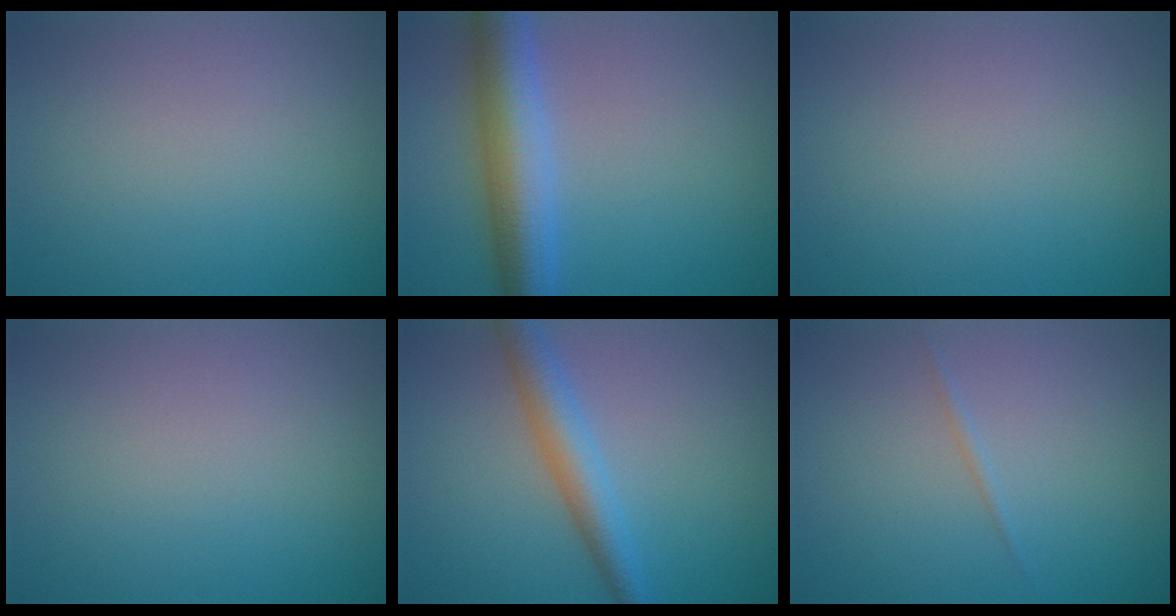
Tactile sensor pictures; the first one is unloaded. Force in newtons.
{"total": 6.8, "press": 6.8, "slide": 0.1}
{"total": 0.0}
{"total": 0.0}
{"total": 3.9, "press": 3.9, "slide": 0.1}
{"total": 0.5, "press": 0.5, "slide": 0.0}